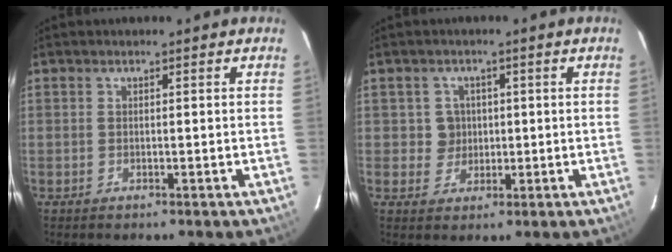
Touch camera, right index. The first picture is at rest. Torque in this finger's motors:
{"motor_torque": [0.37, 0.02, 0.02, 0.00]}